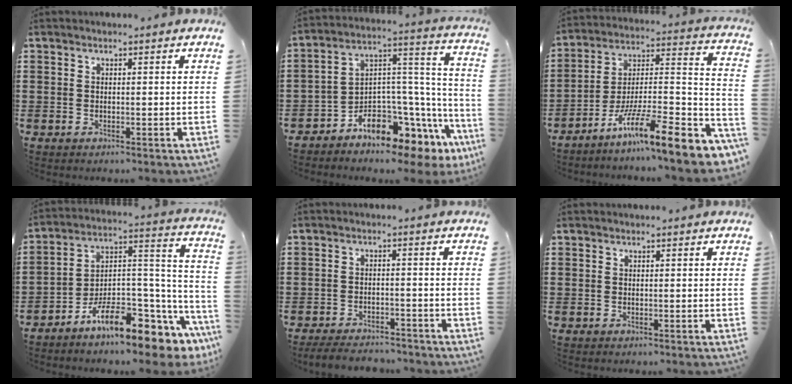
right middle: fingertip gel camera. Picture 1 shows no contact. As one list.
[{"total": 6.6, "force": [-6.2, 1.3, 1.7], "torque": [-0.048, -0.027, -0.130]}, {"total": 12.3, "force": [-7.8, 1.2, 9.5], "torque": [-0.142, -0.007, -0.143]}, {"total": 9.9, "force": [-7.2, 2.8, 6.1], "torque": [-0.108, 0.004, -0.140]}, {"total": 3.5, "force": [-3.4, 0.5, 0.6], "torque": [-0.011, 0.005, -0.070]}, {"total": 0.0}]